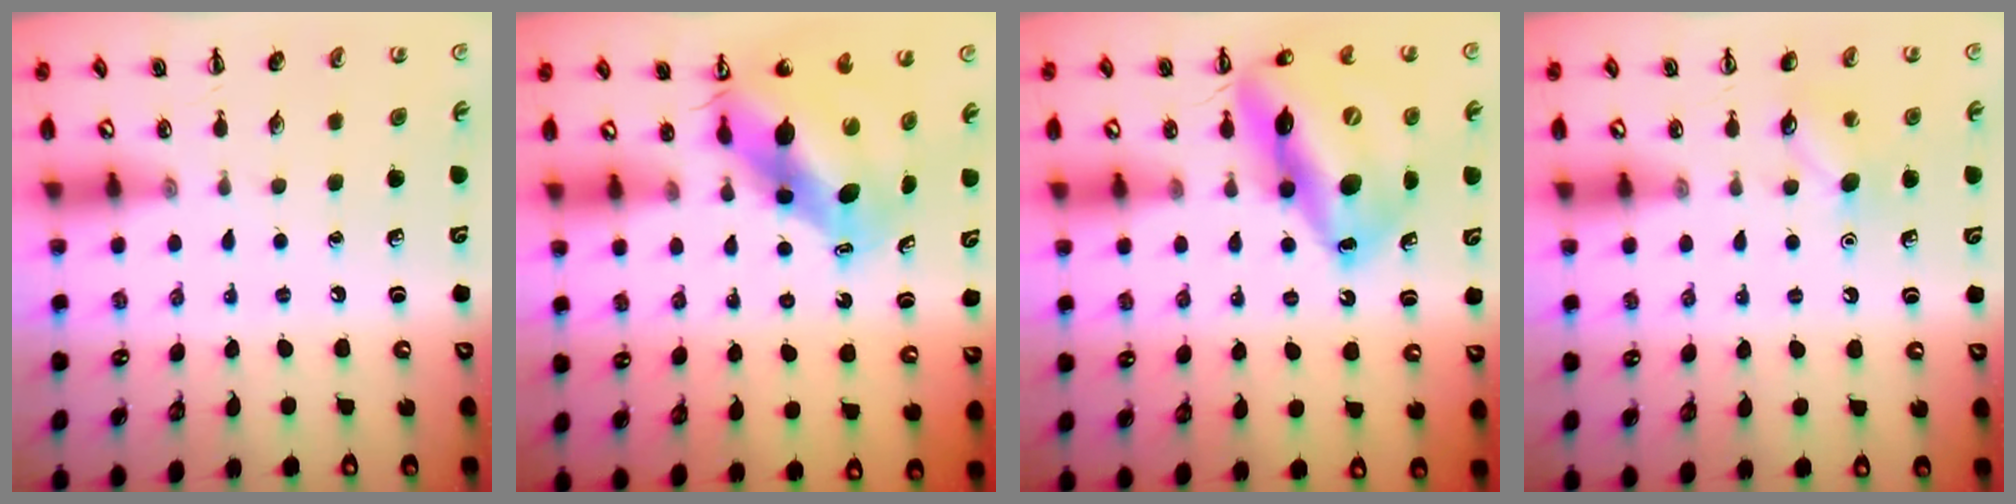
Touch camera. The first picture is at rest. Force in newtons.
{"total": 8.4, "press": 8.0, "slide": 2.5}
{"total": 20.1, "press": 19.6, "slide": 4.5}
{"total": 7.1, "press": 7.1, "slide": 1.1}